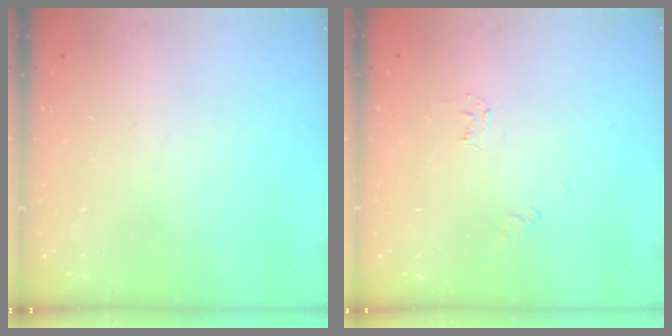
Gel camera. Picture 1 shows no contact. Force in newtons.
{"total": 2.8, "press": 2.8, "slide": 0.4}